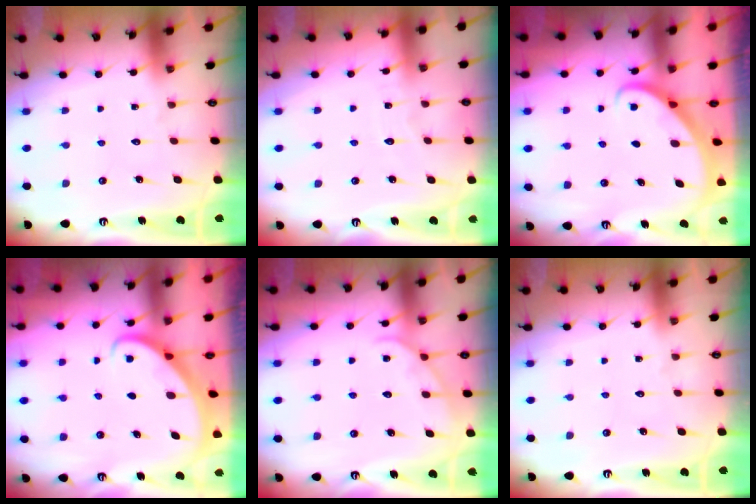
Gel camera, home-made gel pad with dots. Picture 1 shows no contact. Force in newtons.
{"total": 3.1, "press": 3.1, "slide": 0.4}
{"total": 2.9, "press": 2.9, "slide": 0.2}
{"total": 2.8, "press": 2.8, "slide": 0.2}
{"total": 3.9, "press": 3.9, "slide": 0.3}
{"total": 0.0}